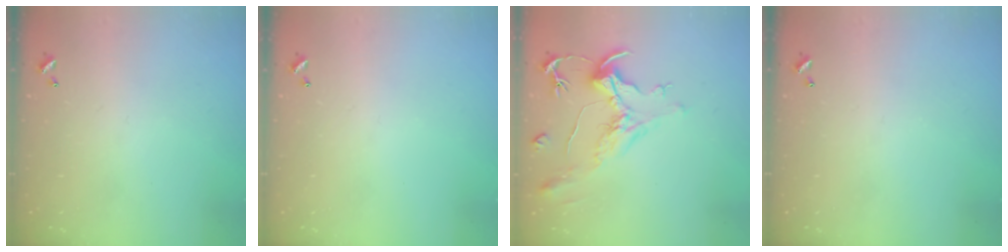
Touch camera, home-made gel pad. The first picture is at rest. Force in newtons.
{"total": 0.0}
{"total": 2.2, "press": 1.7, "slide": 1.4}
{"total": 0.0}